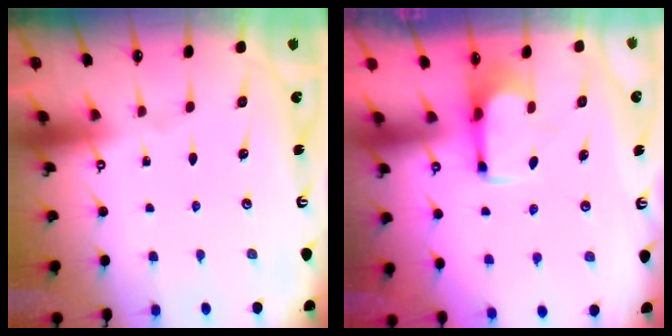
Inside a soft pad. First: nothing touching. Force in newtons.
{"total": 2.4, "press": 2.2, "slide": 1.1}